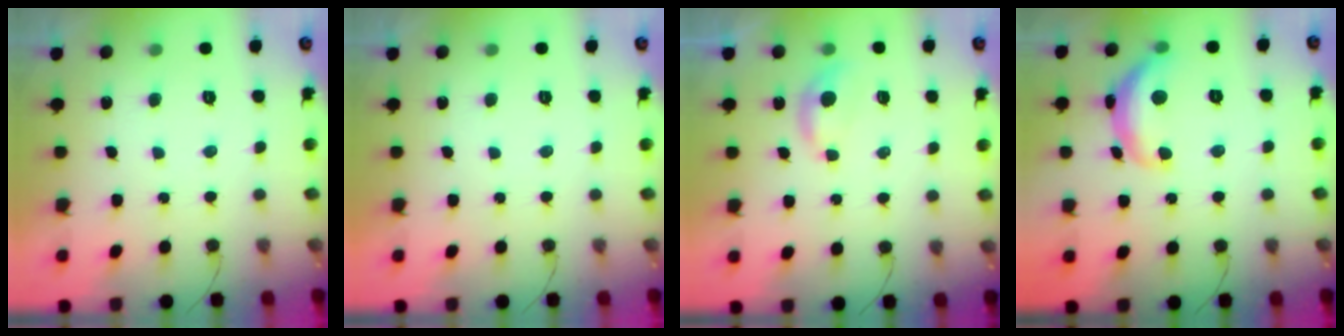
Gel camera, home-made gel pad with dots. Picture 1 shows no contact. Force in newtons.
{"total": 0.0}
{"total": 3.9, "press": 3.8, "slide": 0.5}
{"total": 13.5, "press": 13.5, "slide": 0.8}